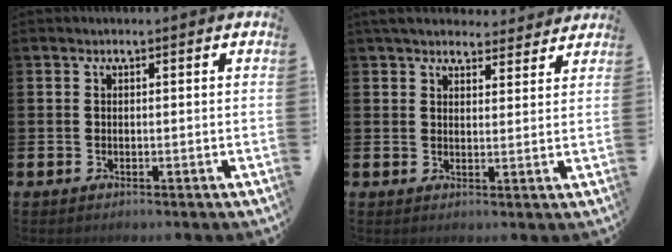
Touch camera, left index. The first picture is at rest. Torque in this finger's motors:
{"motor_torque": [1.11, -1.03, 0.62, 0.06]}